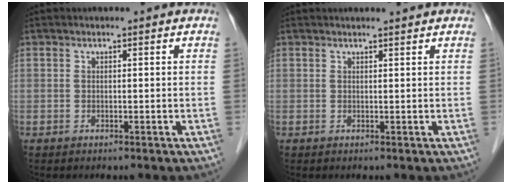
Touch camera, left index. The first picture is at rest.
{"total": 2.0, "force": [1.9, -0.2, 0.4], "torque": [-0.008, 0.006, 0.027]}